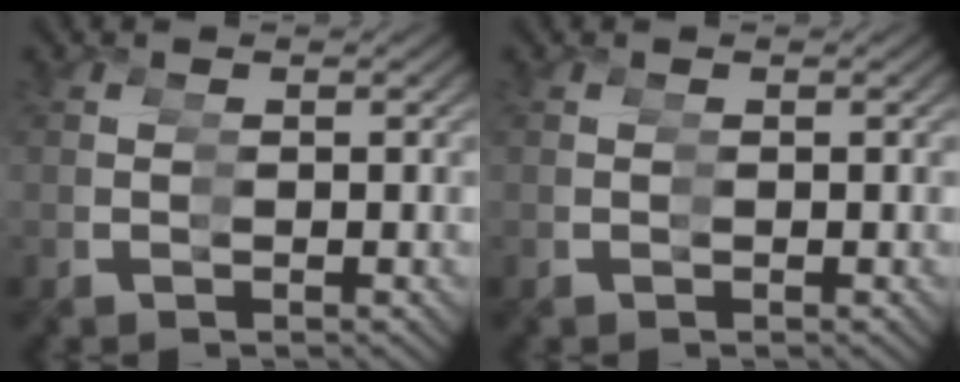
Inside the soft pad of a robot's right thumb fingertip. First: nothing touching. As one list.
[{"total": 0.0}]